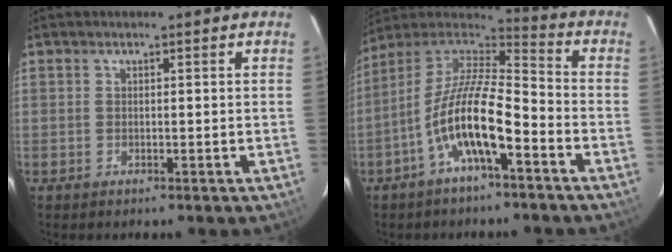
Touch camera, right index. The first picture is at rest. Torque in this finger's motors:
{"motor_torque": [1.75, -0.40, 1.06, 0.21]}